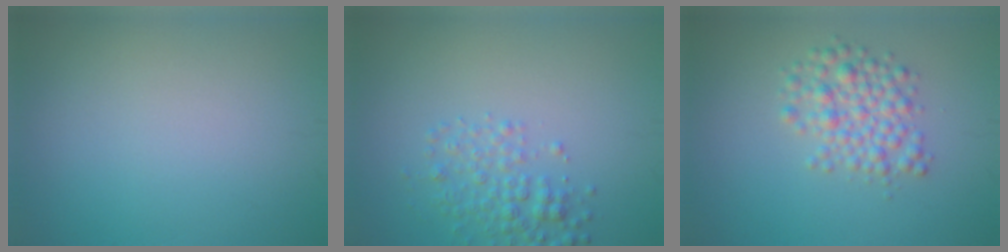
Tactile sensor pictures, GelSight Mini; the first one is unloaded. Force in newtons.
{"total": 2.6, "press": 2.6, "slide": 0.1}
{"total": 3.6, "press": 3.6, "slide": 0.1}